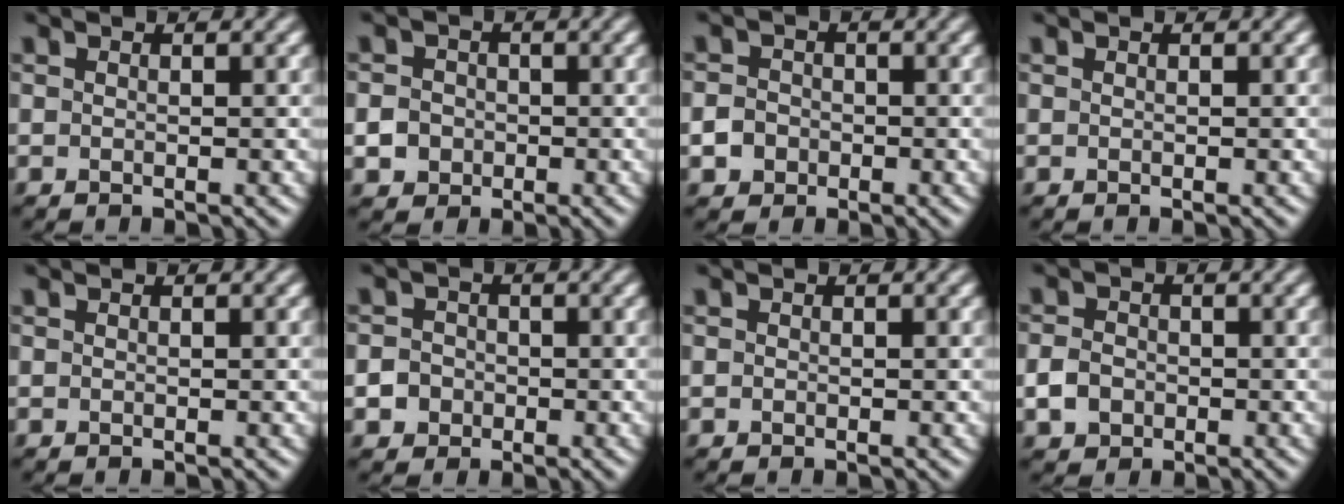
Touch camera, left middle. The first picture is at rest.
{"total": 3.7, "force": [-1.5, 3.3, 0.9], "torque": [0.003, 0.002, -0.040]}
{"total": 3.0, "force": [-1.4, 2.5, 0.7], "torque": [0.006, 0.000, -0.035]}
{"total": 0.0}
{"total": 0.0}
{"total": 3.6, "force": [-1.7, 3.1, 0.5], "torque": [0.015, 0.002, -0.046]}
{"total": 0.0}
{"total": 2.5, "force": [-1.1, 2.0, 0.9], "torque": [-0.018, 0.002, -0.025]}